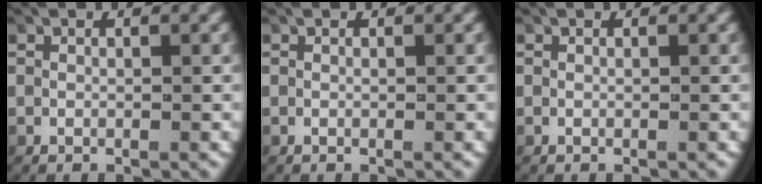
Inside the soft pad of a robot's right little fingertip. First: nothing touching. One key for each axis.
{"total": 0.0}
{"total": 0.0}